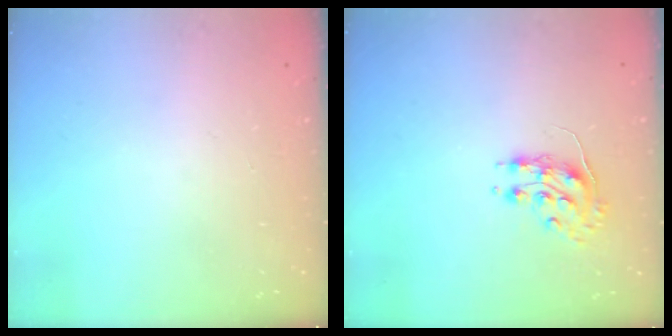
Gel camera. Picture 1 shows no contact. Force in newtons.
{"total": 8.6, "press": 8.6, "slide": 0.4}